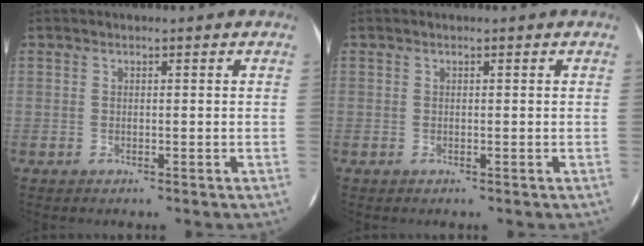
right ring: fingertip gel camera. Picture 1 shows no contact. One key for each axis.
{"total": 0.0}